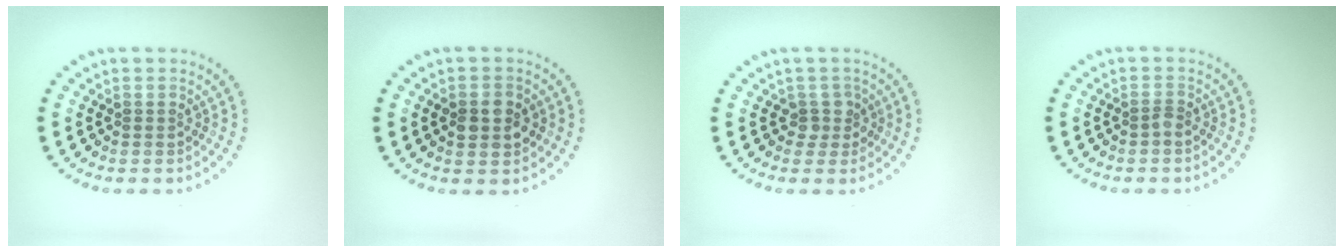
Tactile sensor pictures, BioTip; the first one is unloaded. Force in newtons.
{"total": 2.9, "press": 2.9, "slide": 0.1}
{"total": 1.8, "press": 1.3, "slide": 1.2}
{"total": 0.8, "press": 0.5, "slide": 0.6}